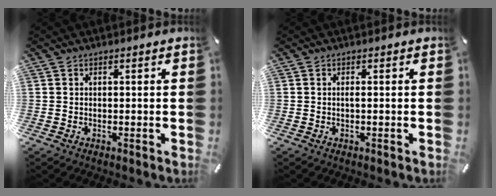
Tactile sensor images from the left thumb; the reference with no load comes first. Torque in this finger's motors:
{"motor_torque": [-0.16, 0.03, 0.09, -0.07, 0.04]}